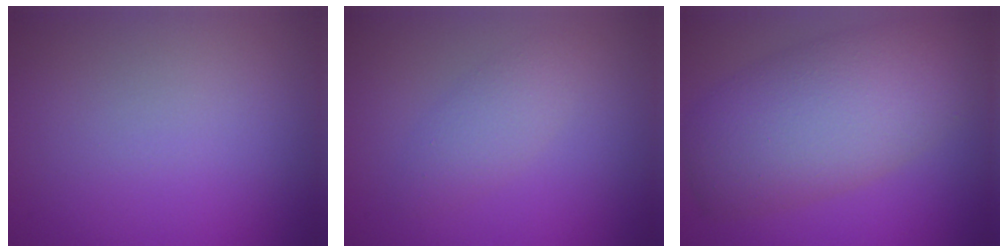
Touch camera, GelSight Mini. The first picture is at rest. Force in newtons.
{"total": 2.2, "press": 2.2, "slide": 0.0}
{"total": 9.3, "press": 9.3, "slide": 0.3}